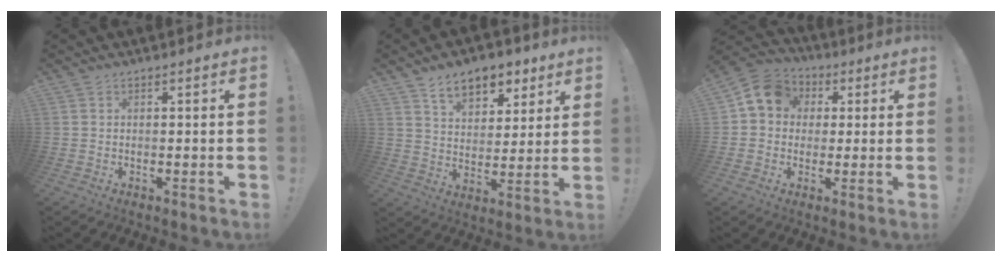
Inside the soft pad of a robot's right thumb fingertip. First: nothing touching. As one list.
[{"total": 11.6, "force": [7.6, 6.8, 5.6], "torque": [-0.075, -0.044, 0.137]}, {"total": 10.1, "force": [2.5, 8.6, 4.5], "torque": [-0.060, 0.005, 0.052]}]